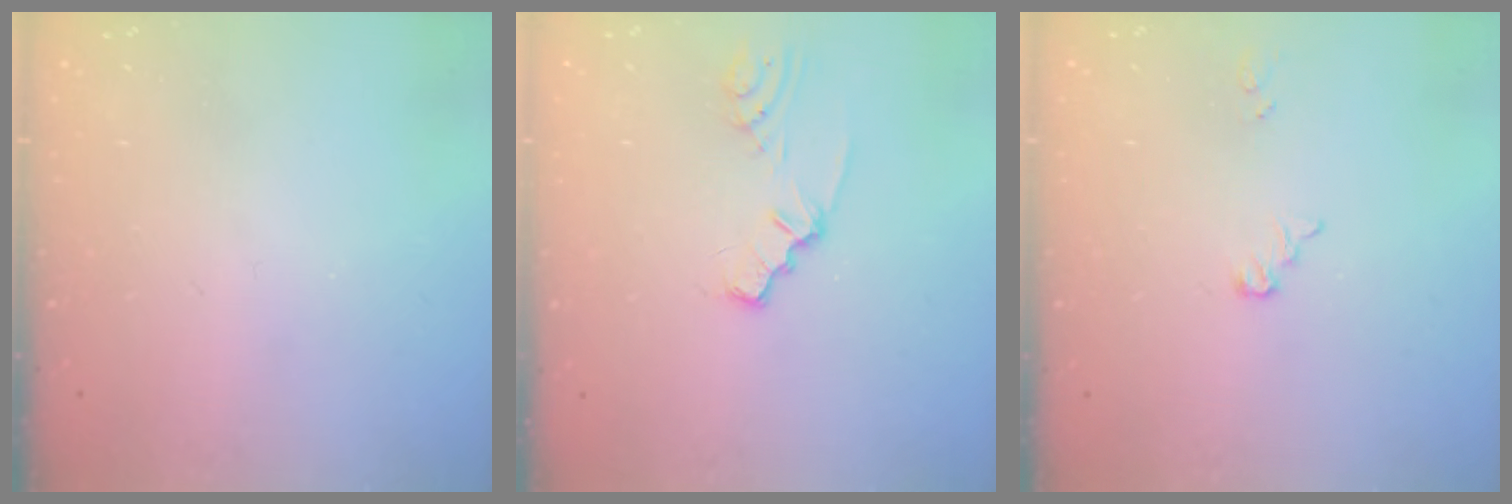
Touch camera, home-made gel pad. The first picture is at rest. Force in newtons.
{"total": 2.1, "press": 2.1, "slide": 0.2}
{"total": 4.9, "press": 4.9, "slide": 0.3}